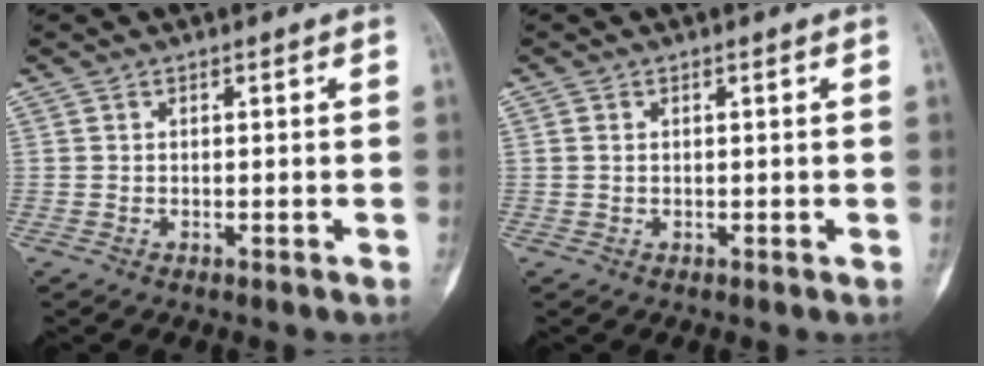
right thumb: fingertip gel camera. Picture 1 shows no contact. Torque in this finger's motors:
{"motor_torque": [0.21, -0.02, 0.36, -0.09, 0.03]}